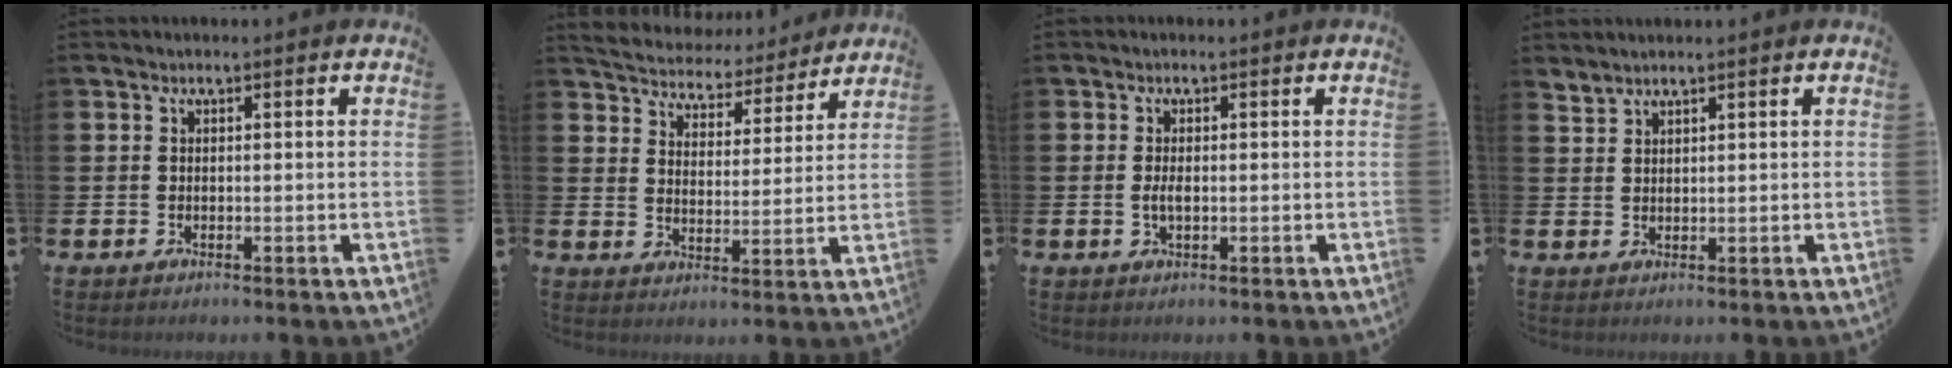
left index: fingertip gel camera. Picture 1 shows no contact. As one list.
[{"total": 5.1, "force": [5.0, 1.3, -0.2], "torque": [-0.025, -0.045, 0.083]}, {"total": 1.6, "force": [-0.3, 0.7, 1.4], "torque": [-0.028, 0.002, -0.006]}, {"total": 1.7, "force": [1.7, 0.1, 0.0], "torque": [0.003, -0.002, 0.031]}]